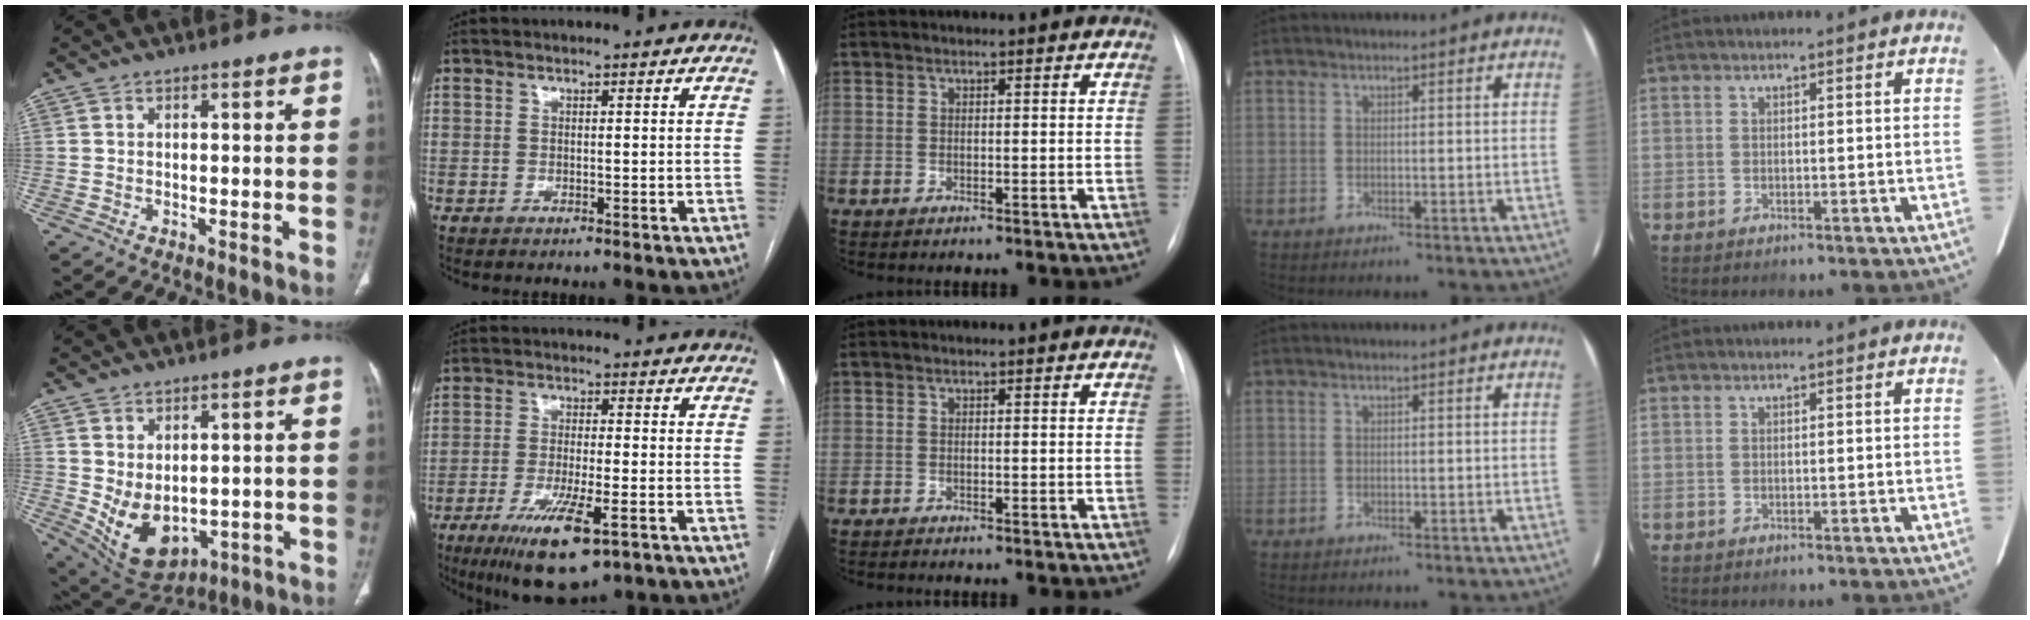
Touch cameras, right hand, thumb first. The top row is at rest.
{"thumb": {"total": 10.7, "force": [-0.7, 7.1, 8.0], "torque": [-0.124, -0.008, 0.026]}, "index": {"total": 11.3, "force": [-6.0, 2.3, 9.3], "torque": [-0.165, -0.026, -0.094]}}